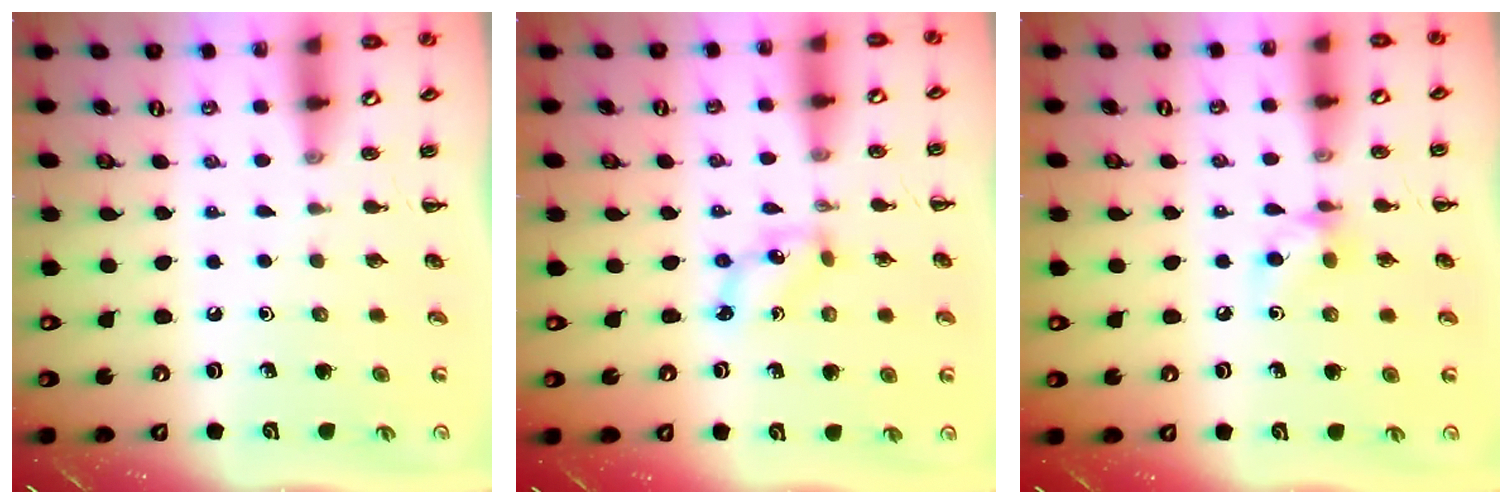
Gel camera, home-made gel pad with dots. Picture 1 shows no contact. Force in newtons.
{"total": 2.8, "press": 2.7, "slide": 0.7}
{"total": 5.8, "press": 5.7, "slide": 0.6}